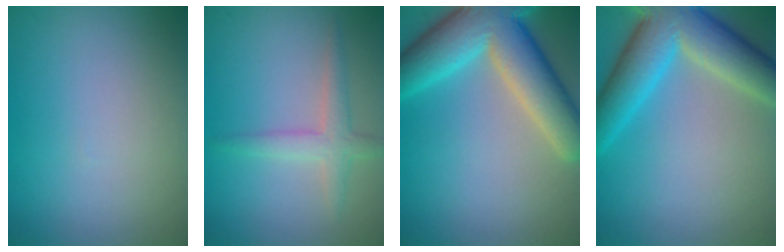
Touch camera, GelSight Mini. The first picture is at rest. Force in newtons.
{"total": 2.4, "press": 2.4, "slide": 0.1}
{"total": 10.0, "press": 10.0, "slide": 0.6}
{"total": 9.4, "press": 9.4, "slide": 0.5}